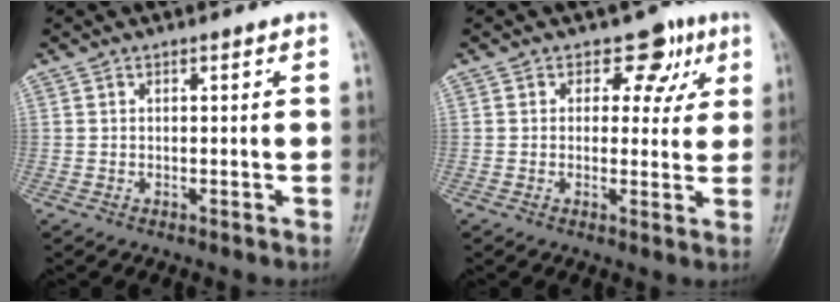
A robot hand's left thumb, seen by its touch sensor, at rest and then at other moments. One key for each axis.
{"total": 6.5, "fx": 2.7, "fy": 4.8, "fz": 3.4, "tx": 0.005, "ty": -0.002, "tz": 0.028}